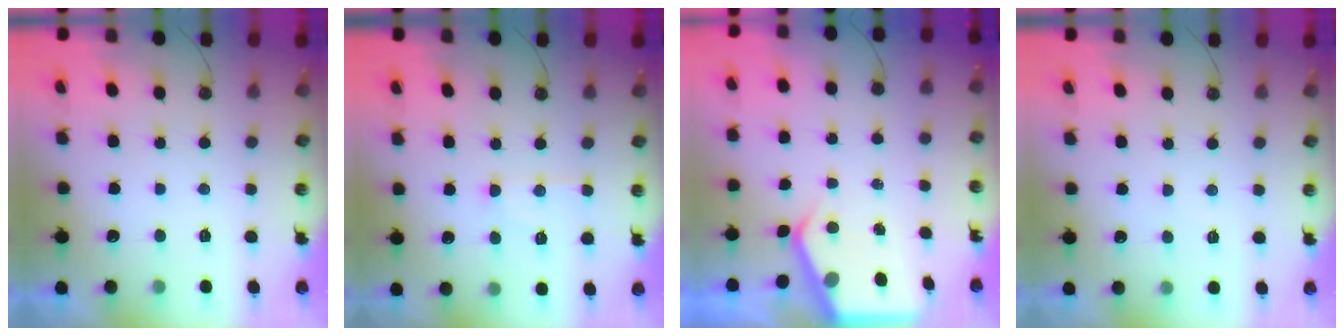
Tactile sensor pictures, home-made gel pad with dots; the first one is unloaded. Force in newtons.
{"total": 7.1, "press": 7.1, "slide": 0.6}
{"total": 4.7, "press": 4.7, "slide": 0.3}
{"total": 3.4, "press": 3.3, "slide": 0.5}